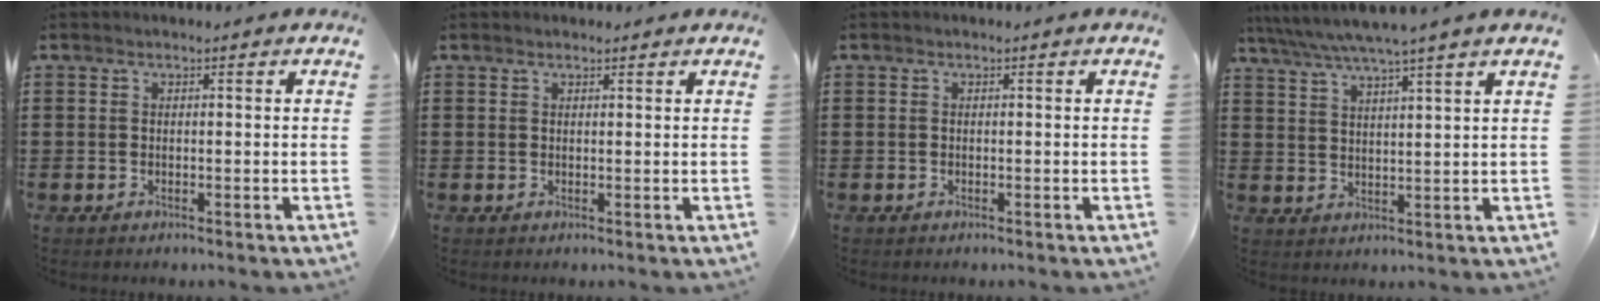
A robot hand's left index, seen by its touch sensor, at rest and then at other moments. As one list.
[{"total": 0.9, "force": [0.8, 0.2, 0.2], "torque": [-0.005, 0.001, 0.016]}, {"total": 0.0}, {"total": 4.8, "force": [4.2, -0.8, 2.3], "torque": [-0.058, -0.022, 0.069]}]